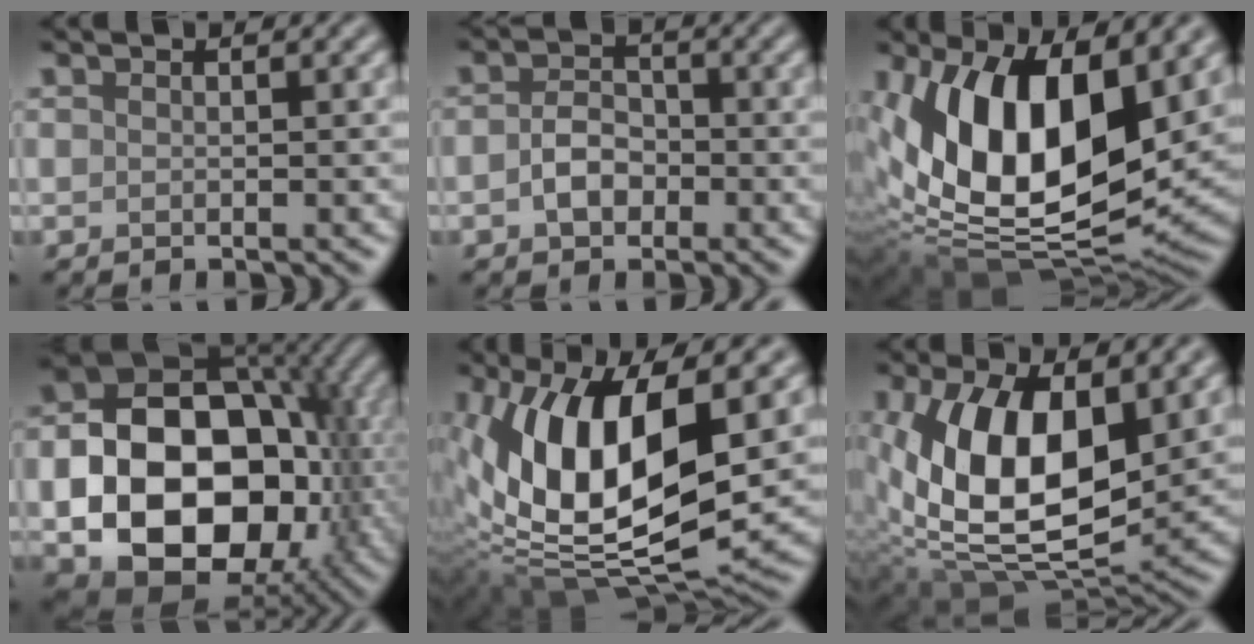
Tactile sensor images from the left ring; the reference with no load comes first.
{"total": 2.7, "force": [-0.8, 1.9, 1.7], "torque": [-0.032, 0.003, -0.020]}
{"total": 15.1, "force": [3.5, 7.8, 12.4], "torque": [-0.229, -0.016, 0.054]}
{"total": 16.3, "force": [-2.9, 11.6, 11.2], "torque": [-0.165, -0.025, -0.044]}
{"total": 14.4, "force": [1.7, 6.8, 12.5], "torque": [-0.237, -0.016, 0.024]}
{"total": 13.2, "force": [2.1, 7.0, 11.0], "torque": [-0.208, -0.008, 0.036]}